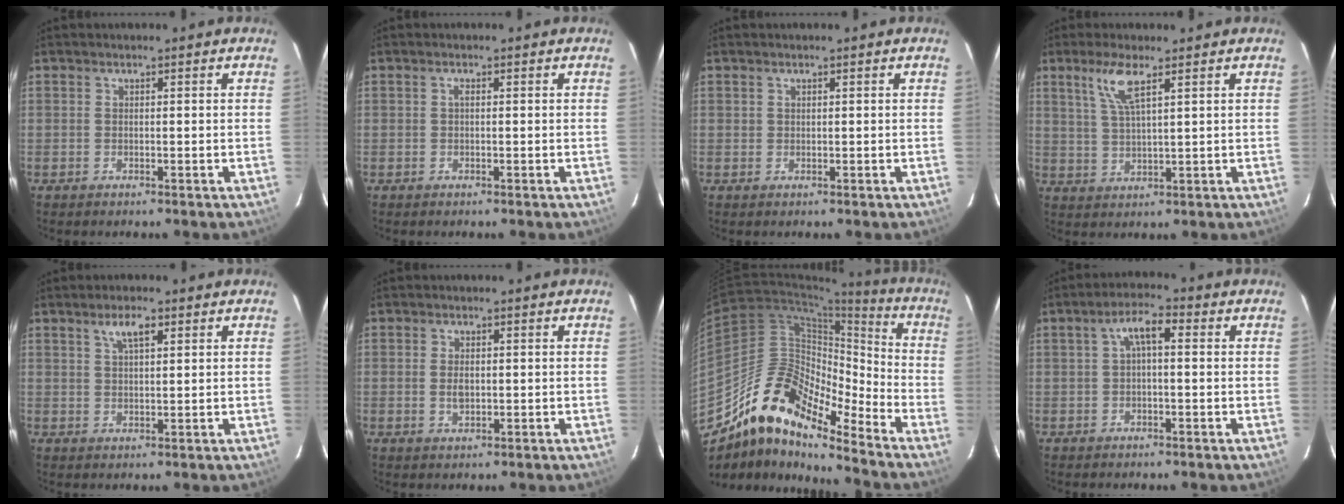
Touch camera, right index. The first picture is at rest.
{"total": 0.6, "force": [0.0, 0.2, 0.5], "torque": [-0.009, 0.005, -0.001]}
{"total": 0.5, "force": [0.2, 0.5, 0.0], "torque": [0.002, 0.003, 0.003]}
{"total": 6.0, "force": [3.3, 0.9, 4.9], "torque": [-0.102, 0.002, 0.070]}
{"total": 3.9, "force": [2.1, 1.2, 3.0], "torque": [-0.054, 0.009, 0.039]}
{"total": 2.7, "force": [-0.1, 1.7, 2.1], "torque": [-0.038, 0.001, -0.001]}
{"total": 16.9, "force": [-13.5, 4.8, 9.0], "torque": [-0.146, 0.004, -0.265]}
{"total": 4.7, "force": [0.6, 1.8, 4.3], "torque": [-0.078, 0.019, 0.013]}